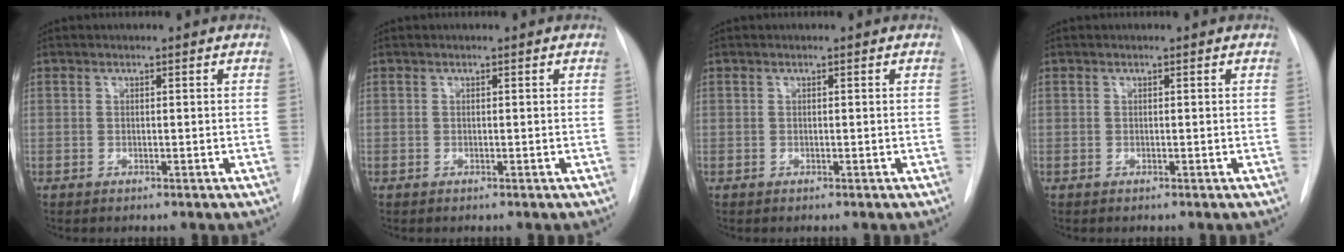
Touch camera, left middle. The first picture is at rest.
{"total": 0.0}
{"total": 0.0}
{"total": 0.0}